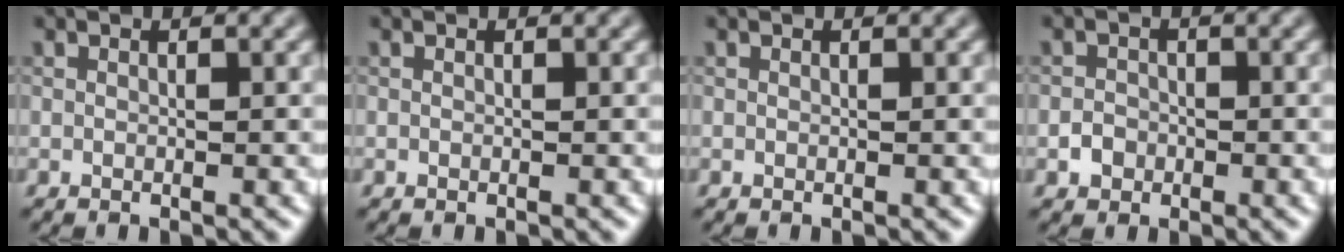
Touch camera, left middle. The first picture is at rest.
{"total": 0.0}
{"total": 0.0}
{"total": 1.3, "force": [-0.5, 1.2, 0.4], "torque": [-0.001, 0.001, -0.012]}